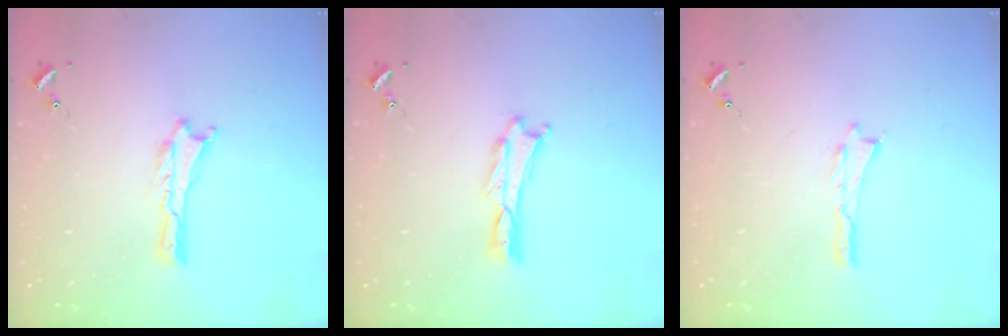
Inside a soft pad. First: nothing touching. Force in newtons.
{"total": 0.0}
{"total": 0.0}